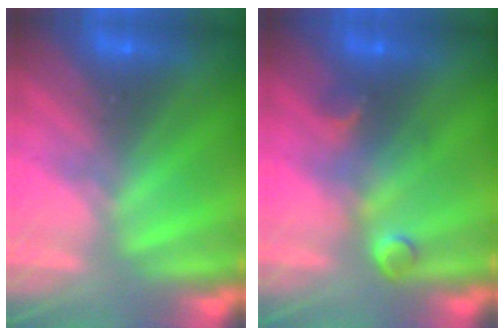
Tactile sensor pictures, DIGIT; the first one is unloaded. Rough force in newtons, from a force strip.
{"total": 3.1}